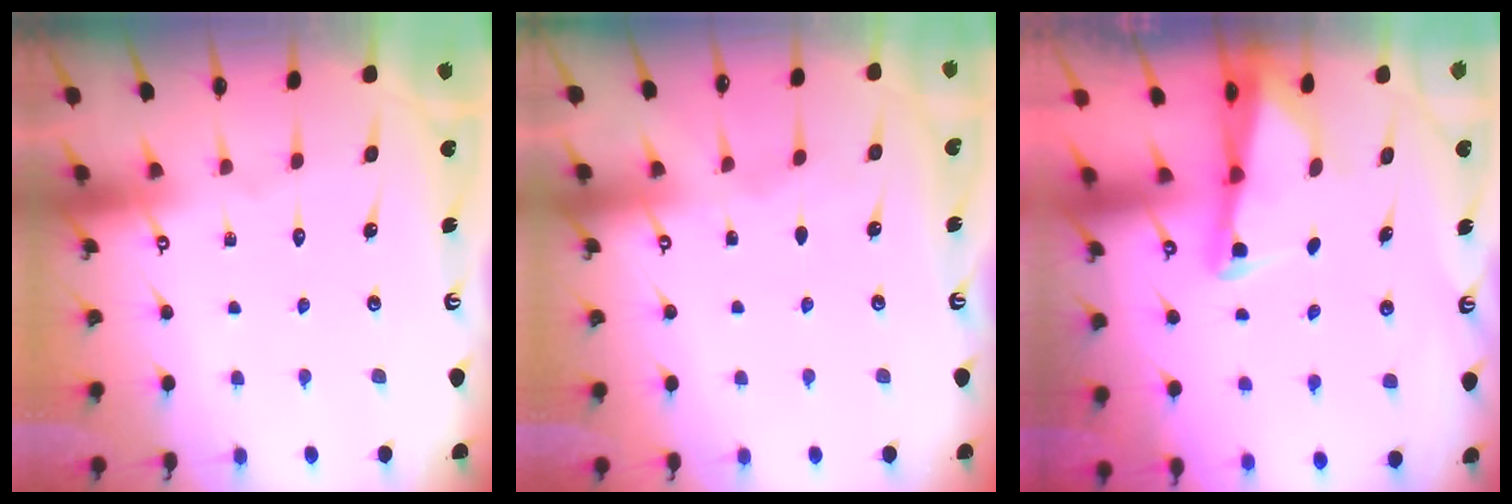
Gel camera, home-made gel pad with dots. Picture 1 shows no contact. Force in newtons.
{"total": 2.3, "press": 2.3, "slide": 0.3}
{"total": 2.4, "press": 2.4, "slide": 0.3}